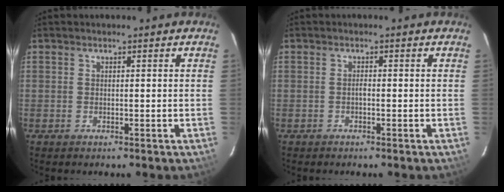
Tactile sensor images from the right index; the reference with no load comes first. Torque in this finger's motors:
{"motor_torque": [0.17, -0.03, 0.10, 0.03]}